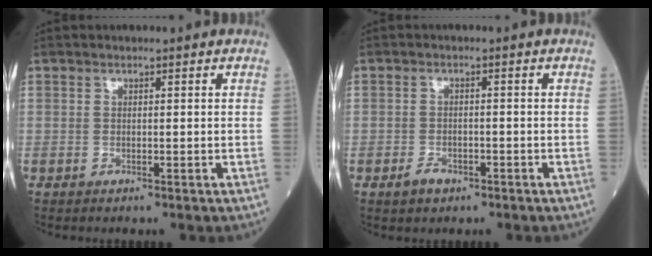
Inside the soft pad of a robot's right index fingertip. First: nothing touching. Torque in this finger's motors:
{"motor_torque": [-0.07, -0.11, 0.02, -0.01]}